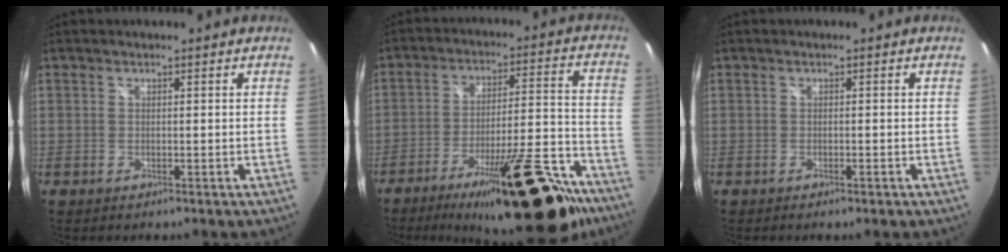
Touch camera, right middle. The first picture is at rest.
{"total": 24.2, "force": [-17.6, 6.1, 15.4], "torque": [-0.229, -0.011, -0.250]}
{"total": 0.8, "force": [-0.5, 0.3, 0.5], "torque": [-0.008, -0.001, -0.009]}